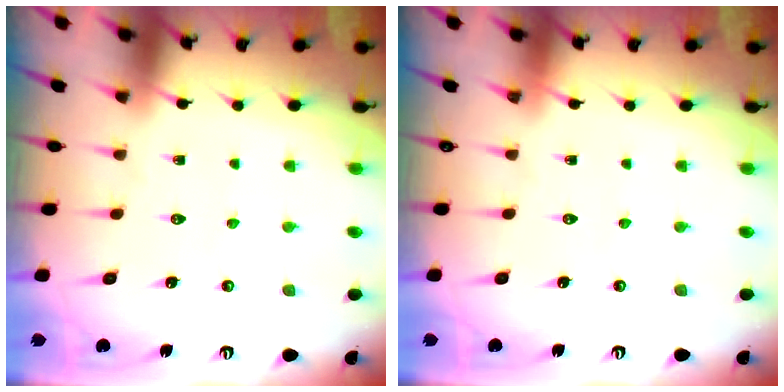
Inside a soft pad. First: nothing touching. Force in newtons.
{"total": 0.0}